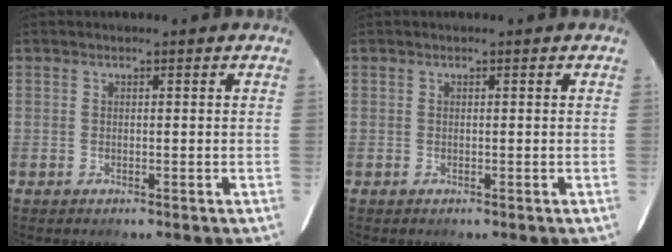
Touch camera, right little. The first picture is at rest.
{"total": 0.0}